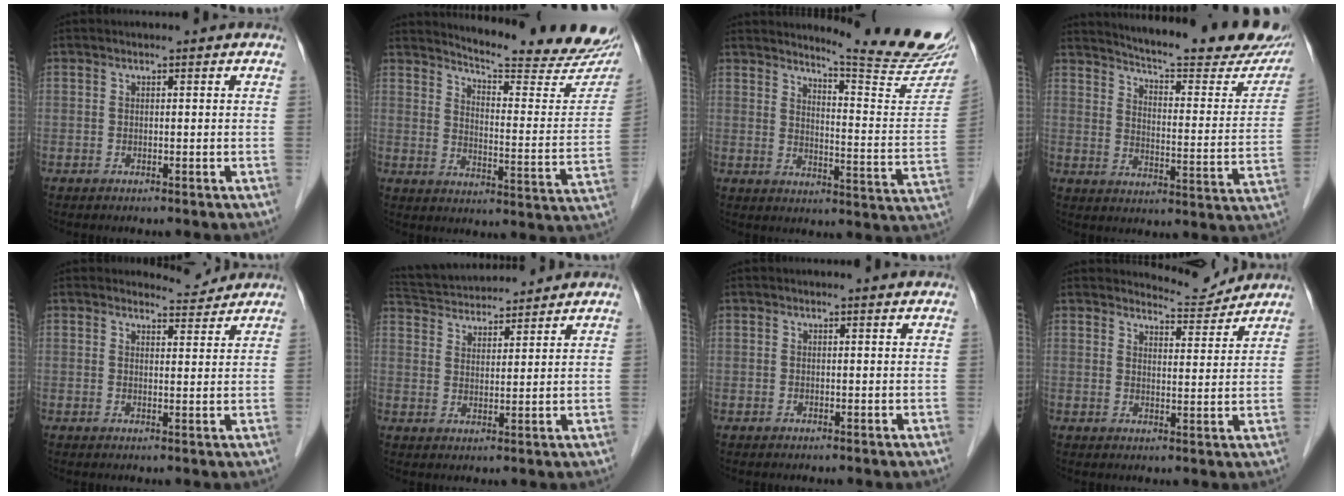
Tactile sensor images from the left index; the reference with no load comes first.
{"total": 21.4, "force": [19.9, 1.6, 7.9], "torque": [-0.108, -0.090, 0.242]}
{"total": 16.7, "force": [15.8, -1.0, 5.3], "torque": [-0.078, -0.117, 0.188]}
{"total": 25.3, "force": [23.0, 3.0, 10.2], "torque": [-0.146, -0.082, 0.281]}
{"total": 3.1, "force": [3.0, 0.4, -0.6], "torque": [-0.001, -0.010, 0.042]}
{"total": 12.5, "force": [11.8, 2.2, 3.4], "torque": [-0.068, 0.036, 0.196]}
{"total": 1.2, "force": [1.2, 0.0, 0.0], "torque": [-0.011, 0.000, 0.011]}
{"total": 5.1, "force": [5.0, 0.3, -0.7], "torque": [0.001, -0.013, 0.070]}